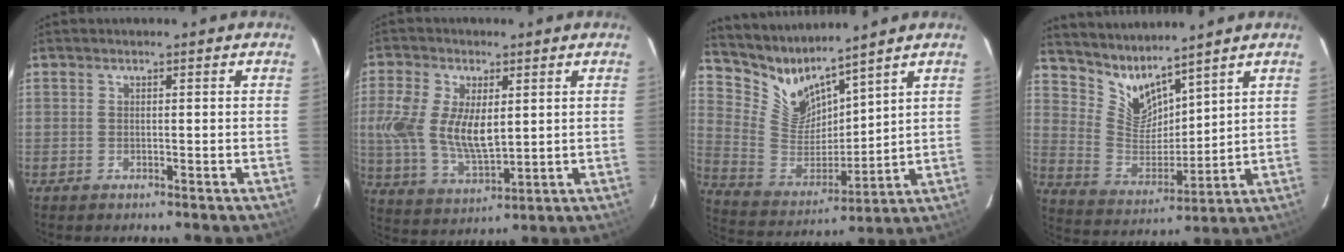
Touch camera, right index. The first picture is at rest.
{"total": 12.5, "force": [1.6, 6.6, 10.5], "torque": [-0.224, -0.004, 0.040]}
{"total": 10.3, "force": [9.3, 2.8, 3.2], "torque": [-0.082, -0.023, 0.199]}
{"total": 8.7, "force": [8.0, 2.3, 2.7], "torque": [-0.058, -0.019, 0.169]}